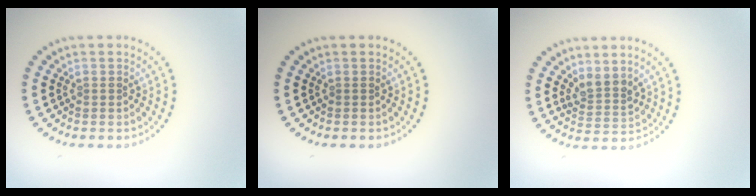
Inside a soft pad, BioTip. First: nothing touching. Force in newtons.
{"total": 0.0}
{"total": 2.4, "press": 1.9, "slide": 1.5}